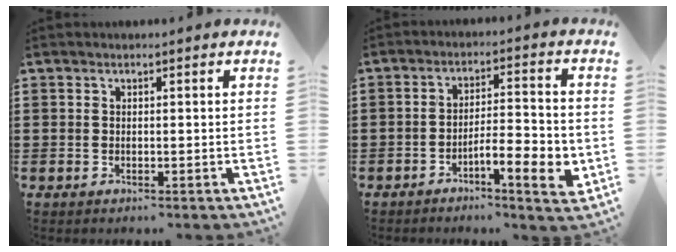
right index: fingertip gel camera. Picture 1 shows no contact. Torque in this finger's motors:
{"motor_torque": [1.16, -0.98, 0.50, 0.11]}